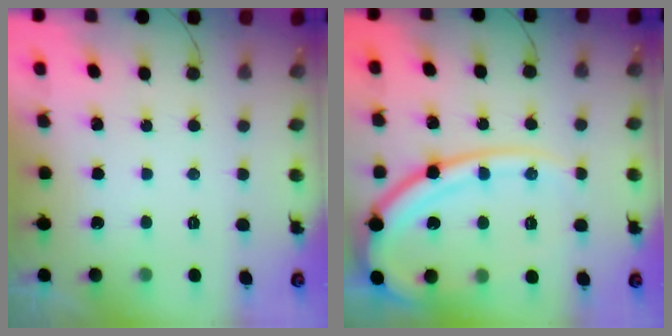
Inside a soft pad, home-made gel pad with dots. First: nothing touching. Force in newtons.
{"total": 16.3, "press": 16.2, "slide": 1.9}